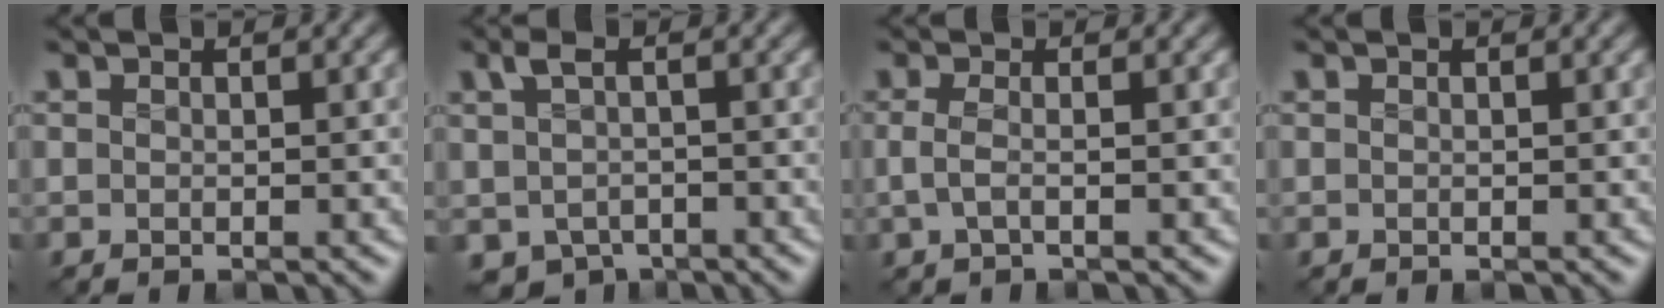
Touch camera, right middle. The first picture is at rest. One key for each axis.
{"total": 3.2, "fx": -0.9, "fy": 2.3, "fz": 2.0, "tx": -0.047, "ty": -0.013, "tz": -0.016}
{"total": 1.6, "fx": -0.3, "fy": 0.5, "fz": 1.5, "tx": -0.041, "ty": -0.004, "tz": -0.010}
{"total": 0.0}